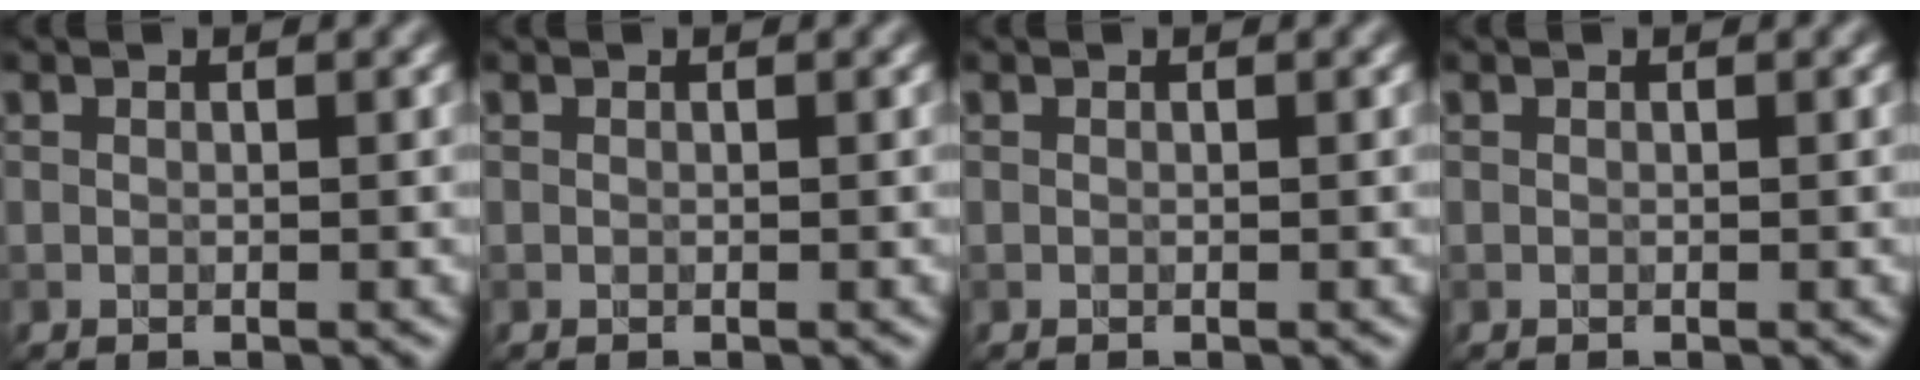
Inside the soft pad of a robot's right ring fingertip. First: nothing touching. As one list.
[{"total": 0.0}, {"total": 0.0}, {"total": 0.0}]